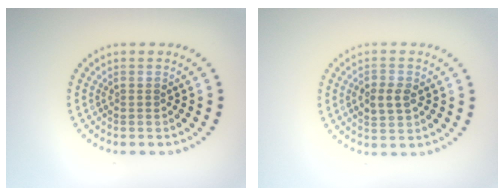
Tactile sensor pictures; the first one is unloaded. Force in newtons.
{"total": 2.5, "press": 2.5, "slide": 0.1}